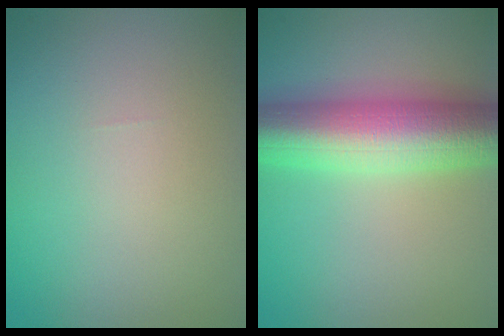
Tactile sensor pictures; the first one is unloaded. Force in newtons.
{"total": 9.9, "press": 9.9, "slide": 0.1}